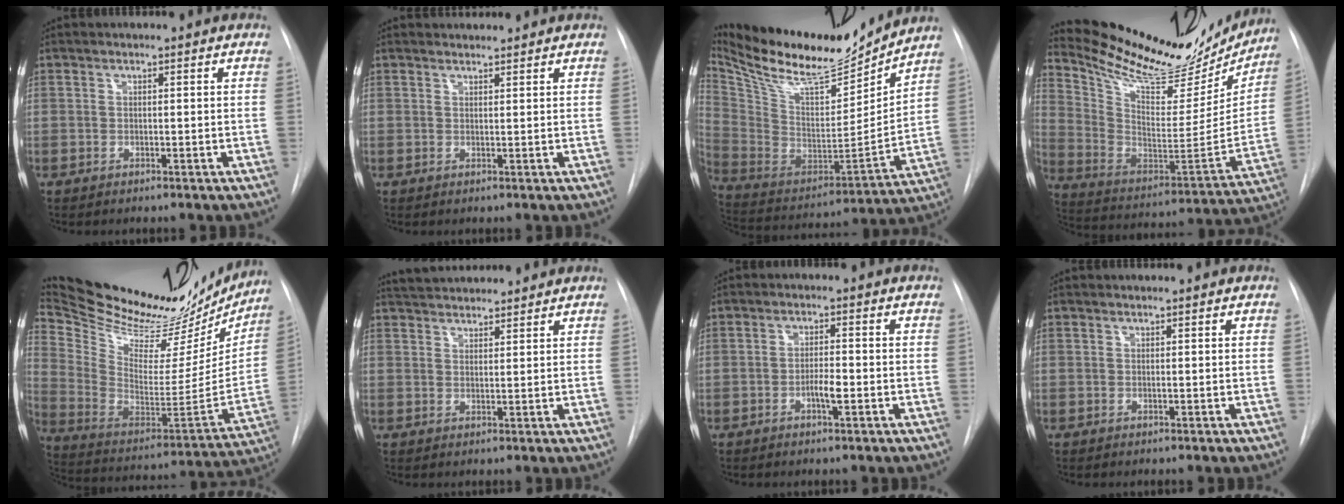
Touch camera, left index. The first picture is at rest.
{"total": 1.8, "force": [1.8, 0.2, 0.0], "torque": [-0.005, 0.013, 0.031]}
{"total": 24.0, "force": [21.1, 4.2, 10.6], "torque": [-0.201, -0.027, 0.346]}
{"total": 26.4, "force": [23.2, 7.0, 10.2], "torque": [-0.173, -0.046, 0.339]}
{"total": 34.1, "force": [29.2, 10.4, 14.3], "torque": [-0.253, -0.052, 0.414]}
{"total": 7.2, "force": [6.8, 1.1, 1.9], "torque": [-0.037, 0.030, 0.106]}
{"total": 2.6, "force": [-1.2, 0.4, 2.3], "torque": [-0.039, -0.002, -0.023]}
{"total": 0.0}